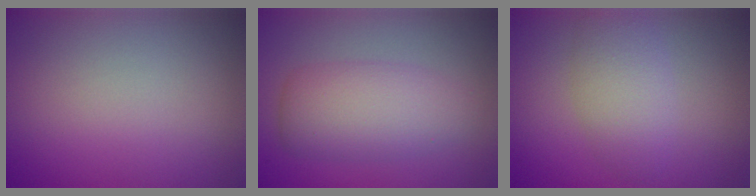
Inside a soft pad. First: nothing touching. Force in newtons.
{"total": 5.0, "press": 5.0, "slide": 0.1}
{"total": 3.5, "press": 3.5, "slide": 0.1}